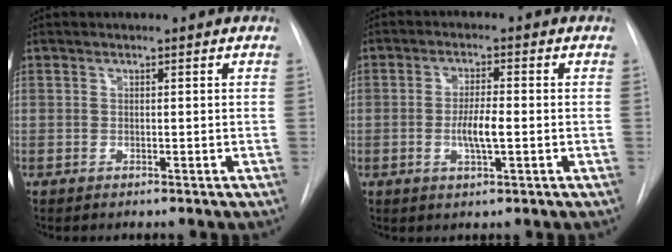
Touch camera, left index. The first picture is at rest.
{"total": 4.4, "force": [-0.8, 0.8, 4.2], "torque": [-0.083, -0.004, -0.013]}